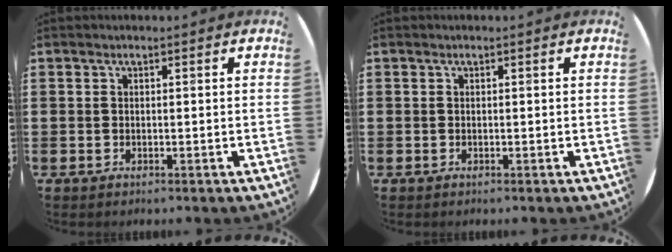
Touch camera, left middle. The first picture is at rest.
{"total": 0.0}